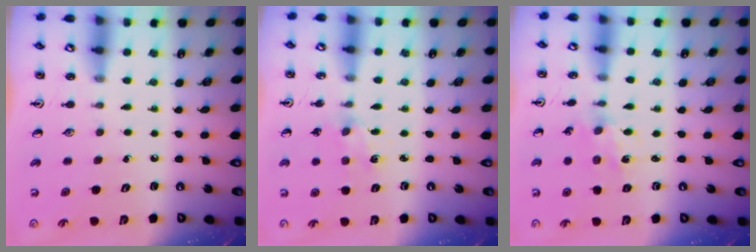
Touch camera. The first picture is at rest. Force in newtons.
{"total": 2.7, "press": 2.7, "slide": 0.3}
{"total": 1.1, "press": 1.1, "slide": 0.3}